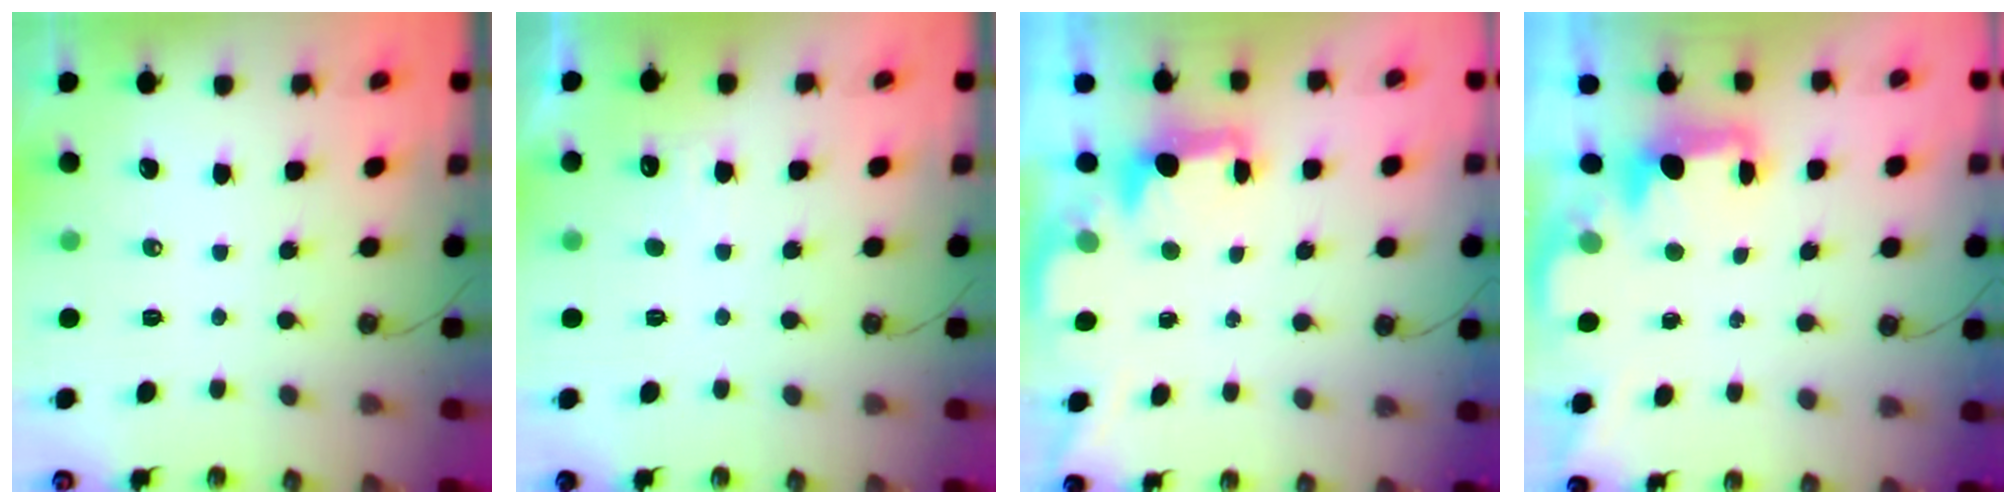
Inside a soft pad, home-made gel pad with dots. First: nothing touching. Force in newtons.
{"total": 5.7, "press": 5.6, "slide": 1.3}
{"total": 2.1, "press": 1.9, "slide": 0.8}
{"total": 2.1, "press": 2.0, "slide": 0.7}